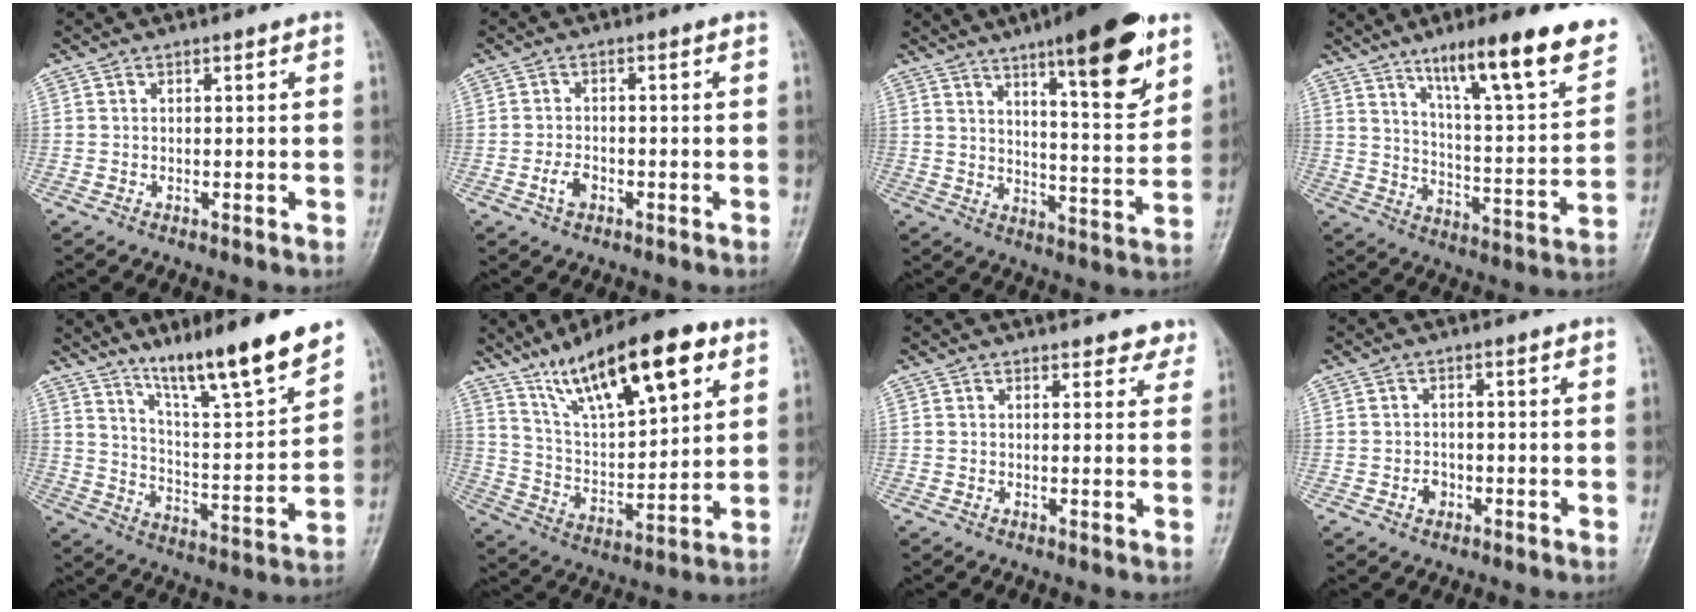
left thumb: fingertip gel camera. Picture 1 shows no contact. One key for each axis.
{"total": 2.9, "fx": -1.3, "fy": 1.8, "fz": 1.9, "tx": -0.035, "ty": 0.009, "tz": -0.024}
{"total": 17.4, "fx": 10.3, "fy": 3.9, "fz": 13.5, "tx": -0.170, "ty": -0.058, "tz": 0.156}
{"total": 20.8, "fx": 13.2, "fy": 3.9, "fz": 15.7, "tx": -0.204, "ty": -0.053, "tz": 0.207}
{"total": 17.5, "fx": 12.9, "fy": 1.9, "fz": 11.7, "tx": -0.166, "ty": -0.077, "tz": 0.218}
{"total": 20.6, "fx": 11.7, "fy": 6.7, "fz": 15.6, "tx": -0.225, "ty": -0.036, "tz": 0.211}
{"total": 3.4, "fx": 3.0, "fy": 1.5, "fz": 0.5, "tx": 0.024, "ty": -0.016, "tz": 0.021}
{"total": 2.1, "fx": -0.8, "fy": 1.7, "fz": 0.9, "tx": -0.005, "ty": 0.006, "tz": -0.012}